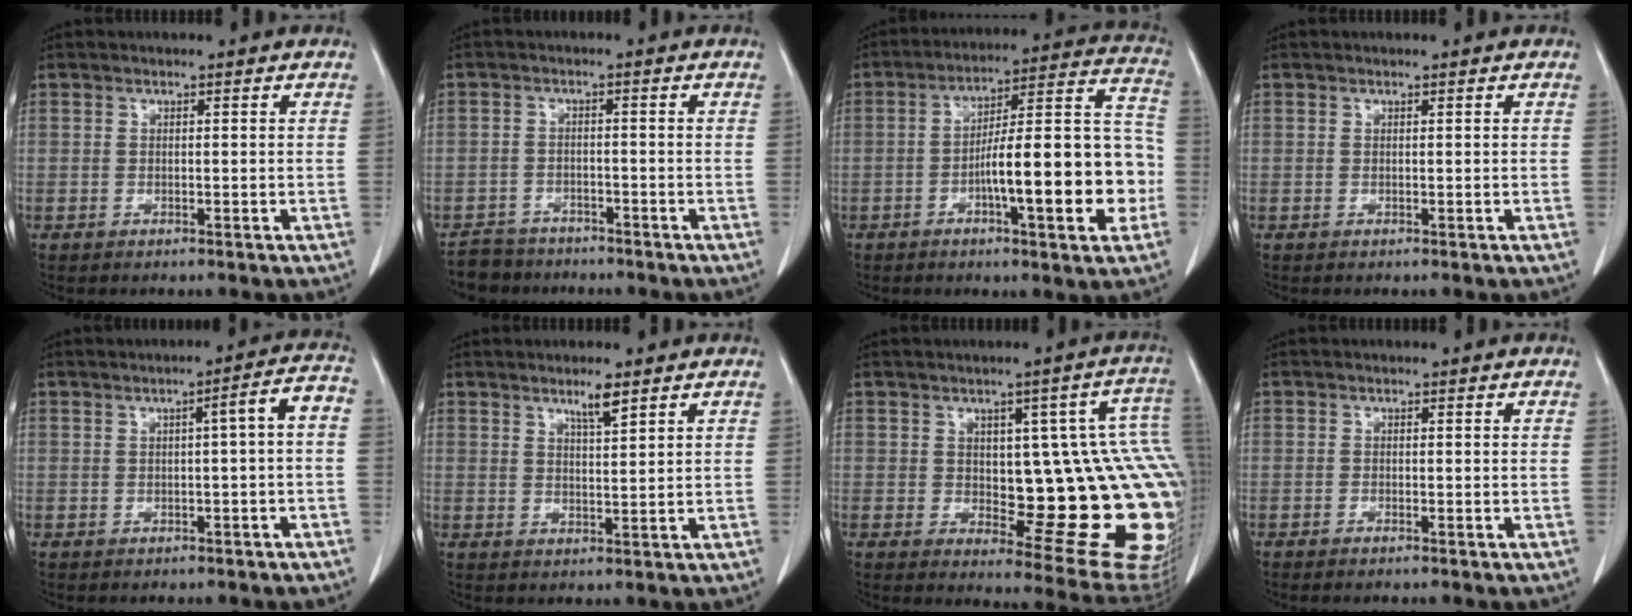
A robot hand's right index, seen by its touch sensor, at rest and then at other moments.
{"total": 4.5, "force": [-3.9, 2.2, -0.5], "torque": [0.008, 0.000, -0.068]}
{"total": 17.9, "force": [-4.8, 3.0, 17.0], "torque": [-0.241, 0.027, -0.067]}
{"total": 0.0}
{"total": 4.5, "force": [-0.4, 0.2, 4.5], "torque": [-0.056, 0.016, -0.006]}
{"total": 3.2, "force": [2.2, 0.1, 2.3], "torque": [-0.045, -0.003, 0.040]}
{"total": 19.3, "force": [-0.1, 6.3, 18.3], "torque": [-0.143, 0.015, 0.016]}
{"total": 0.8, "force": [-0.7, 0.0, 0.4], "torque": [-0.011, -0.001, -0.012]}